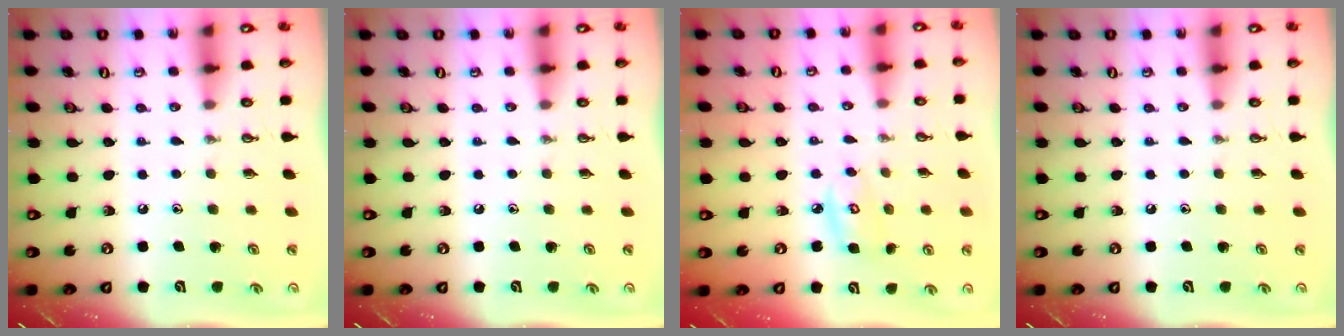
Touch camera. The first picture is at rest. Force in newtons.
{"total": 0.0}
{"total": 4.6, "press": 4.5, "slide": 0.3}
{"total": 0.0}